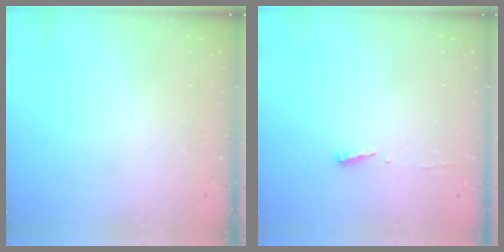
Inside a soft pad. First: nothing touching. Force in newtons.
{"total": 3.7, "press": 3.7, "slide": 0.5}